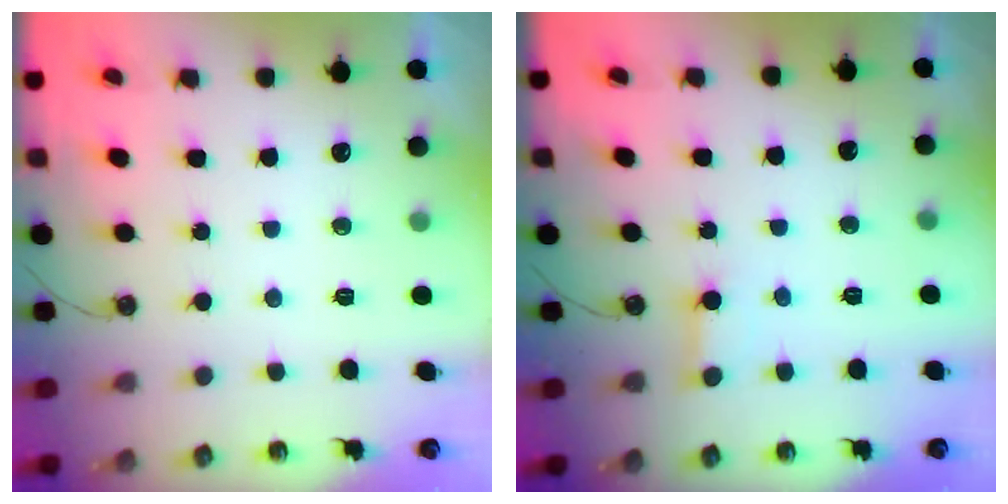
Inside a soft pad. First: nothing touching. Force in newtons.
{"total": 2.2, "press": 2.2, "slide": 0.1}